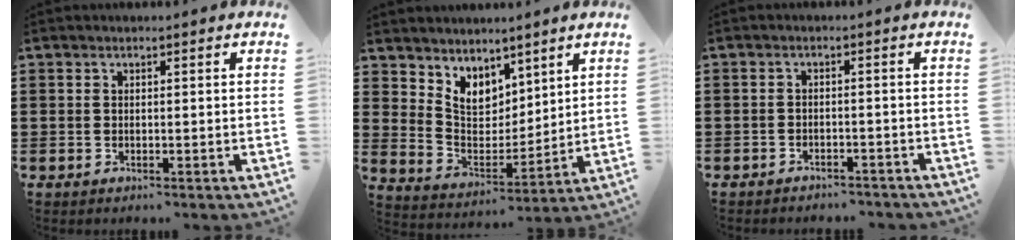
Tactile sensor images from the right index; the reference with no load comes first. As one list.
[{"total": 6.4, "force": [4.9, 4.0, 1.3], "torque": [-0.057, -0.024, 0.094]}, {"total": 1.9, "force": [-1.9, 0.3, 0.0], "torque": [-0.006, 0.001, -0.041]}]